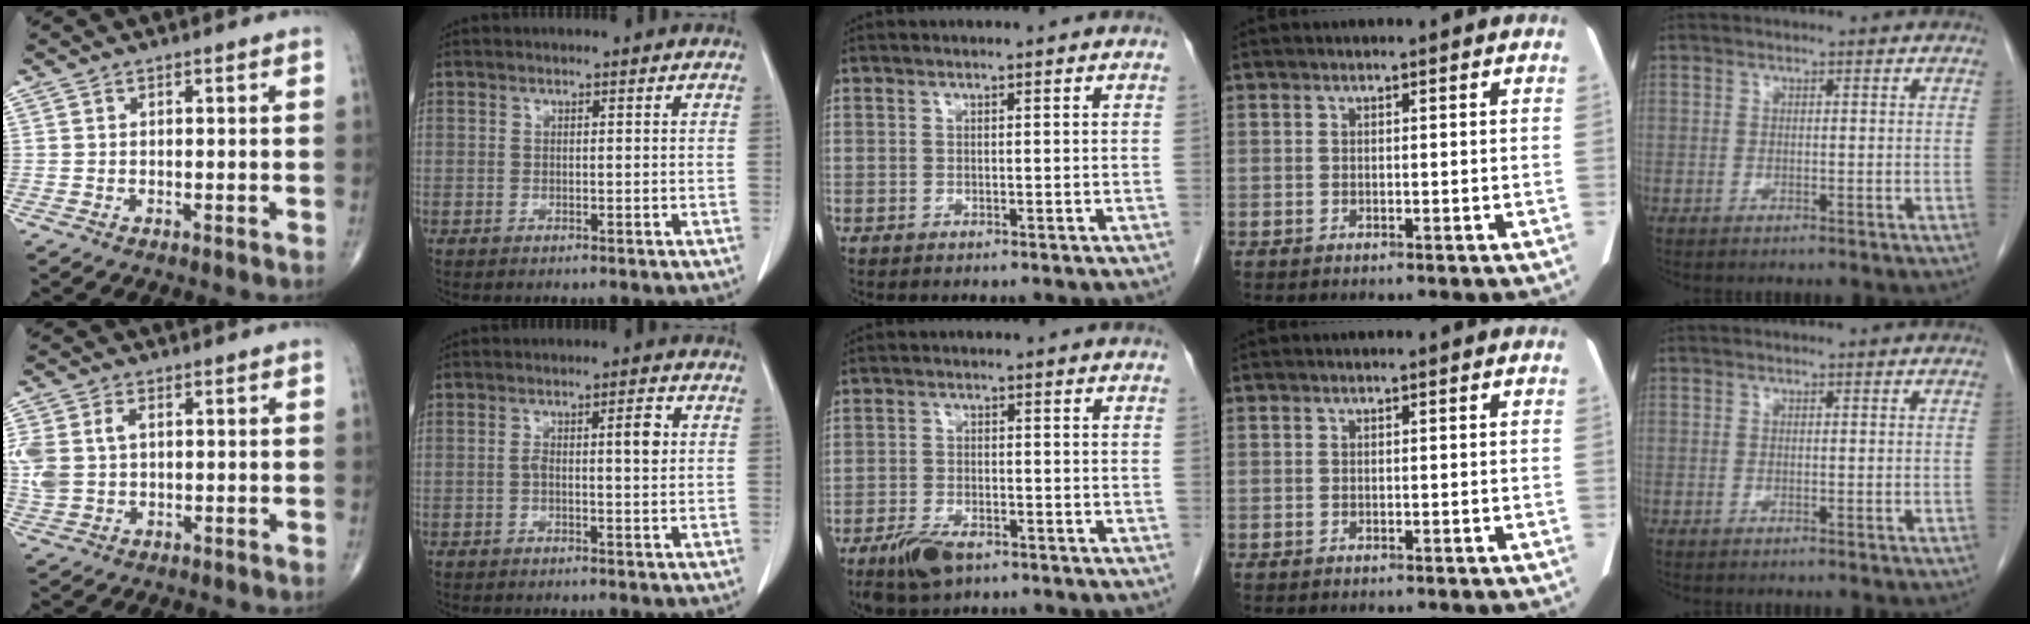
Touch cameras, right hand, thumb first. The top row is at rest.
{"thumb": {"total": 8.1, "force": [1.2, 5.5, 5.8], "torque": [-0.152, 0.013, 0.032]}, "index": {"total": 4.0, "force": [0.4, 0.8, 3.9], "torque": [-0.070, 0.012, 0.006]}, "middle": {"total": 5.4, "force": [-3.6, 2.2, 3.4], "torque": [-0.068, -0.005, -0.059]}}